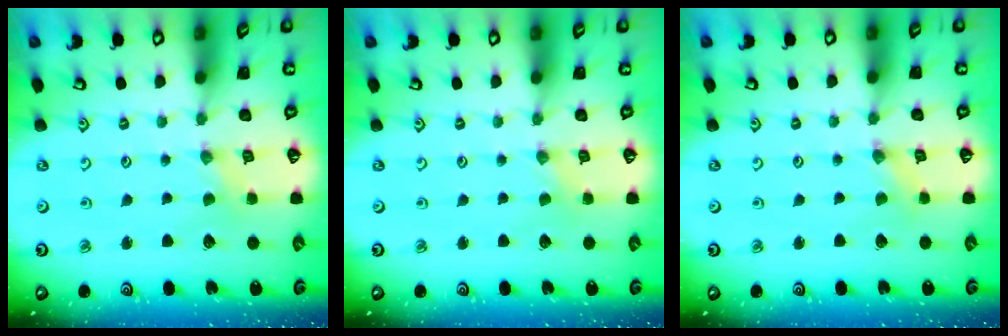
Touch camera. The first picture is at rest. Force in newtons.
{"total": 0.0}
{"total": 0.0}